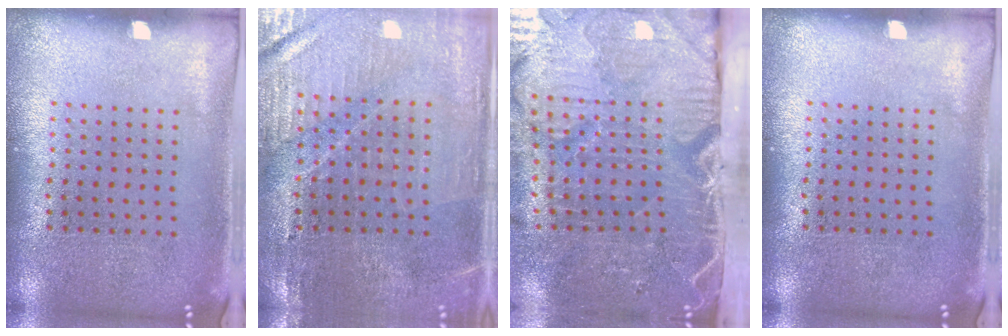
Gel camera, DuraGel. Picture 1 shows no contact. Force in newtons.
{"total": 1.3, "press": 1.3, "slide": 0.2}
{"total": 5.5, "press": 4.4, "slide": 3.3}
{"total": 0.0}